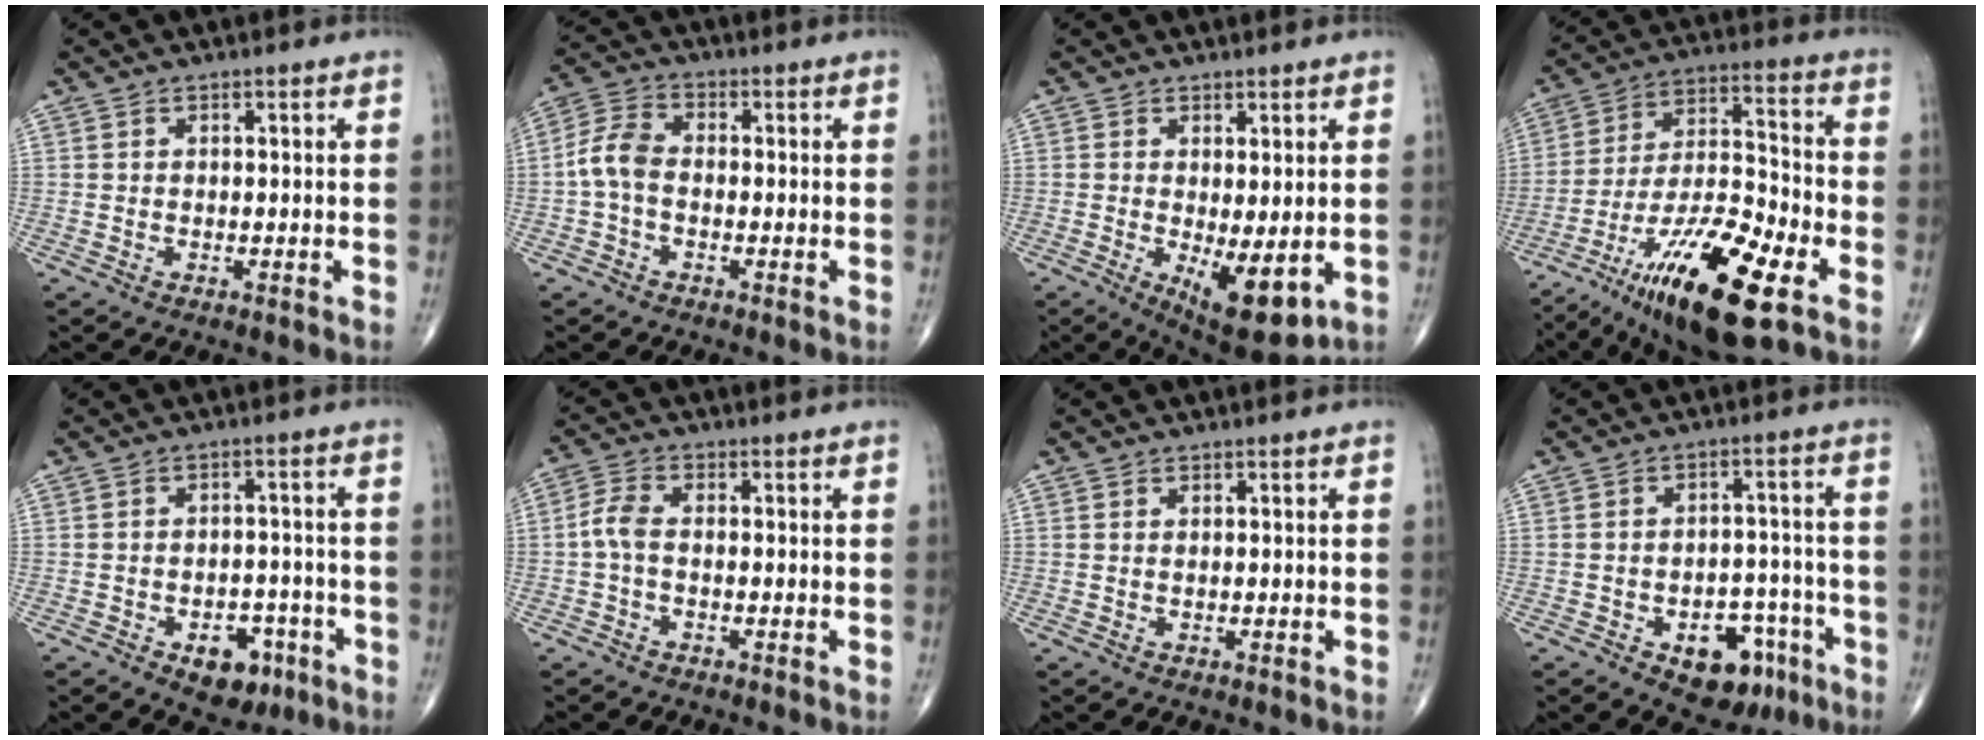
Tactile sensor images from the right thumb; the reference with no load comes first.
{"total": 6.1, "force": [-1.0, 3.8, 4.7], "torque": [-0.096, 0.018, -0.031]}
{"total": 9.5, "force": [-1.8, 3.6, 8.6], "torque": [-0.120, -0.025, -0.013]}
{"total": 22.1, "force": [-11.2, 6.0, 18.1], "torque": [-0.333, 0.041, -0.194]}
{"total": 7.8, "force": [-3.9, 5.0, 4.6], "torque": [-0.032, 0.028, -0.046]}
{"total": 3.9, "force": [-0.6, 2.0, 3.2], "torque": [-0.073, 0.010, -0.020]}
{"total": 0.0}
{"total": 10.9, "force": [-5.5, 6.7, 6.7], "torque": [-0.055, 0.043, -0.066]}